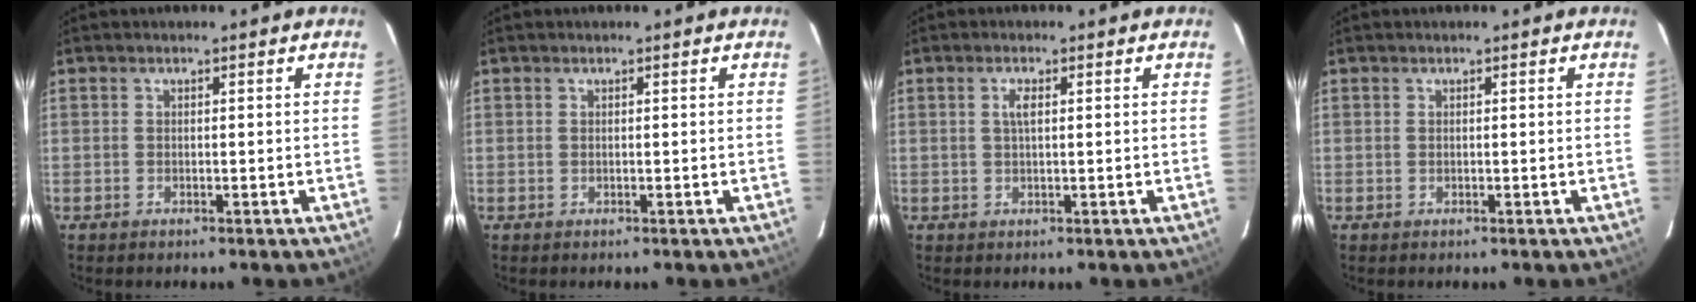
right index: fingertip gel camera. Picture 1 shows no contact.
{"total": 0.0}
{"total": 1.7, "force": [0.5, 0.5, 1.6], "torque": [-0.031, 0.002, 0.008]}
{"total": 0.0}